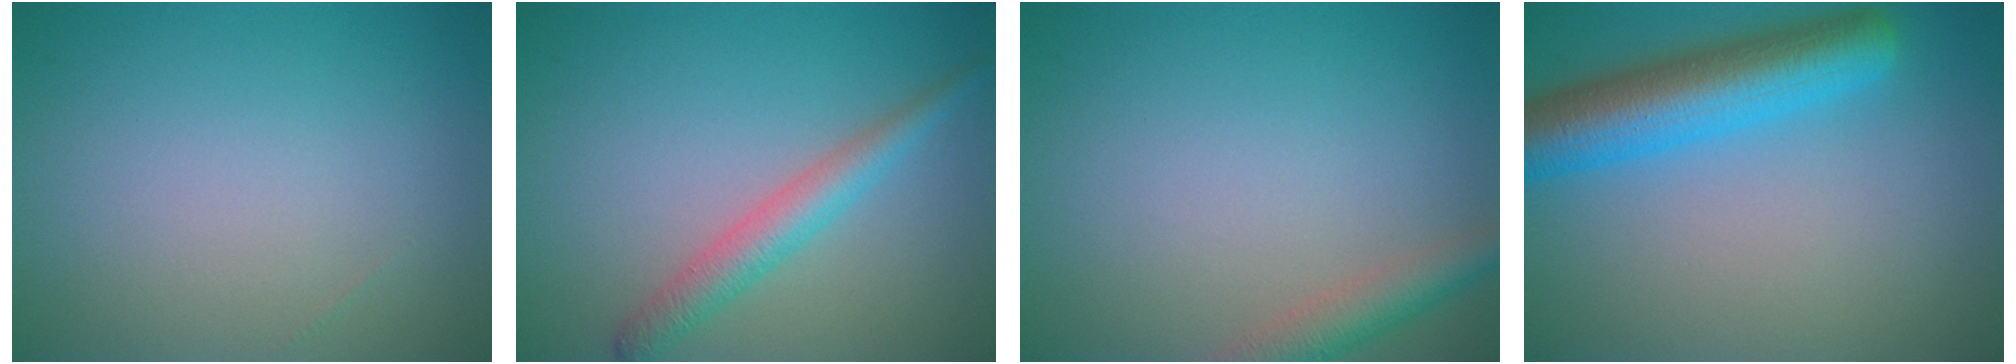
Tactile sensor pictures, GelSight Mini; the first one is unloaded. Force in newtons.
{"total": 2.8, "press": 2.8, "slide": 0.1}
{"total": 2.9, "press": 2.9, "slide": 0.2}
{"total": 7.3, "press": 7.3, "slide": 0.2}